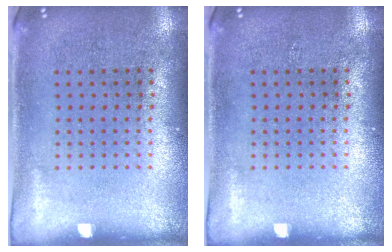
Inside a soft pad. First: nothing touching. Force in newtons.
{"total": 0.0}